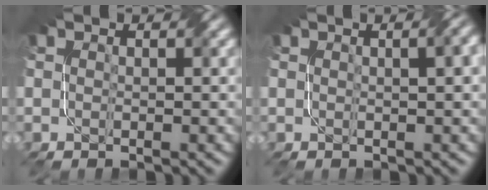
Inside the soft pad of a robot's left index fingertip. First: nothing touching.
{"total": 3.4, "force": [1.1, 1.3, 3.0], "torque": [-0.023, 0.015, 0.009]}